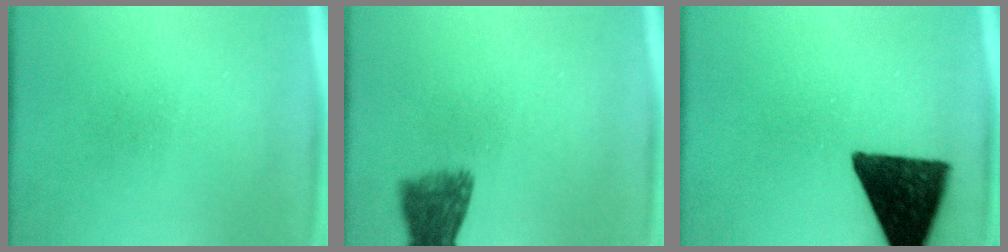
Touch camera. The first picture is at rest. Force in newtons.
{"total": 5.8}
{"total": 14.9}